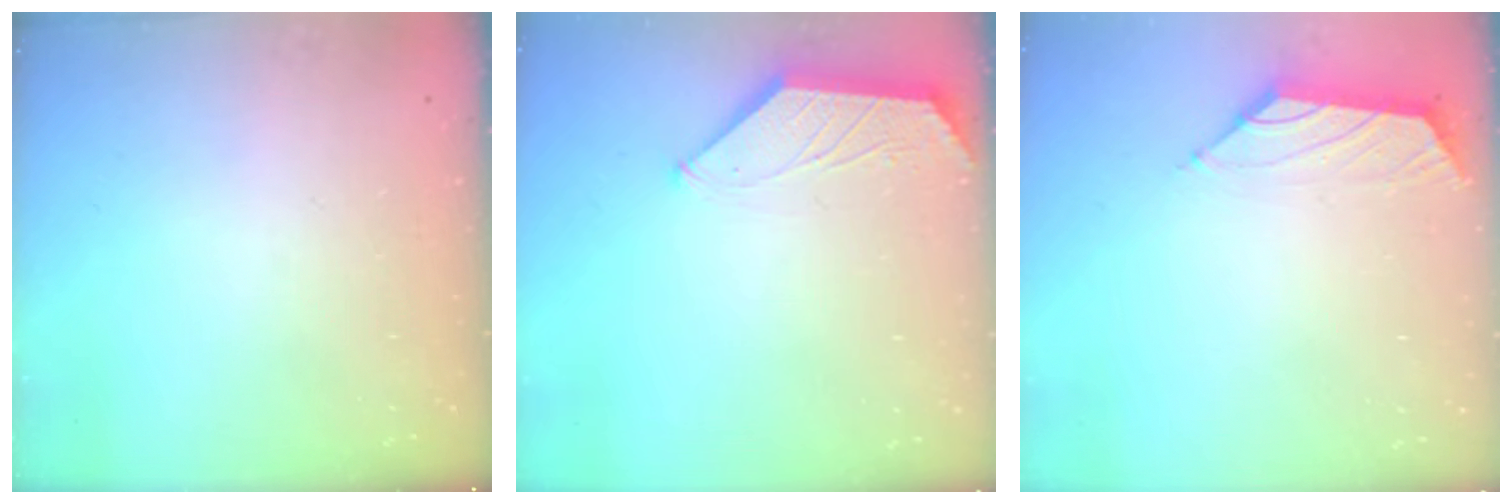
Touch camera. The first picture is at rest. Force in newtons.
{"total": 1.7, "press": 1.6, "slide": 0.3}
{"total": 1.6, "press": 1.4, "slide": 0.6}